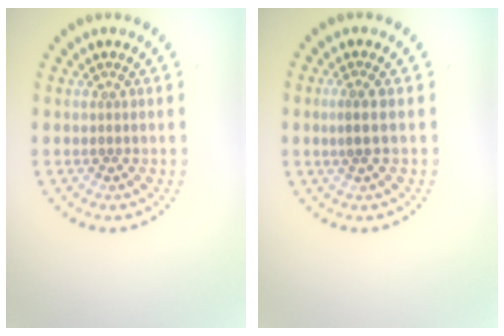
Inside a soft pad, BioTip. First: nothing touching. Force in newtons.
{"total": 1.2, "press": 1.0, "slide": 0.8}